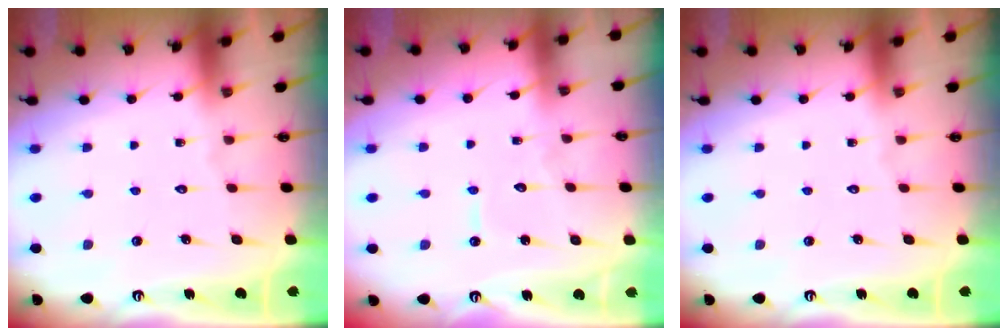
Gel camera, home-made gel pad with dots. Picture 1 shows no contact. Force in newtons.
{"total": 4.4, "press": 4.4, "slide": 0.2}
{"total": 0.0}